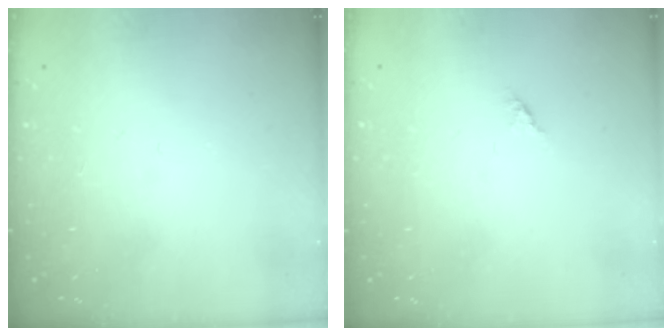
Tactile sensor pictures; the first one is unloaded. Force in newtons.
{"total": 1.2, "press": 1.2, "slide": 0.3}